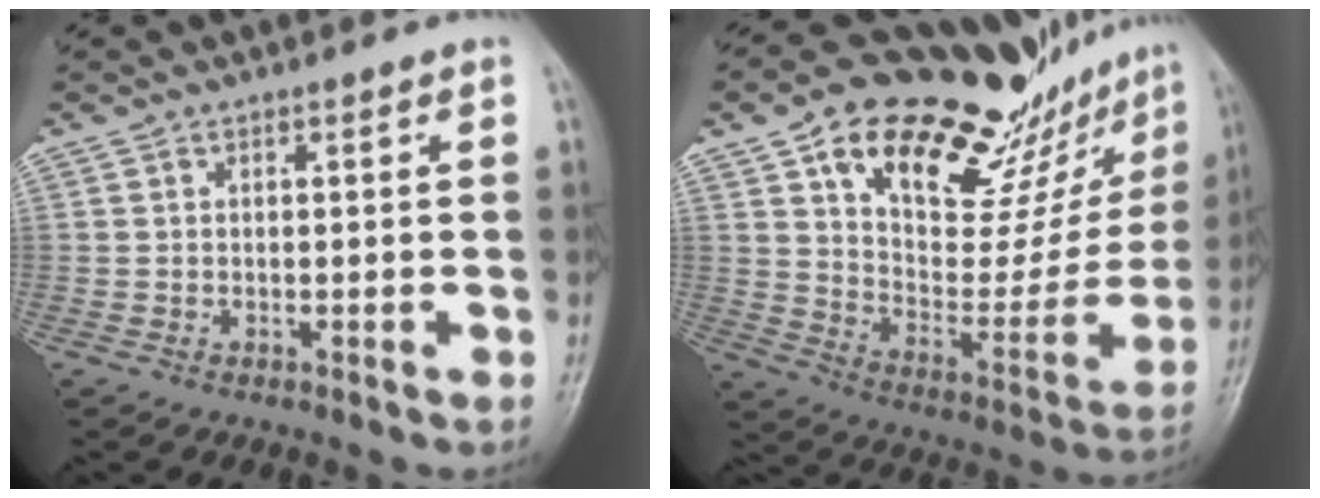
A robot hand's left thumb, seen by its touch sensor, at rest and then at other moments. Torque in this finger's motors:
{"motor_torque": [0.95, 1.00, 1.49, -1.28, 0.21]}